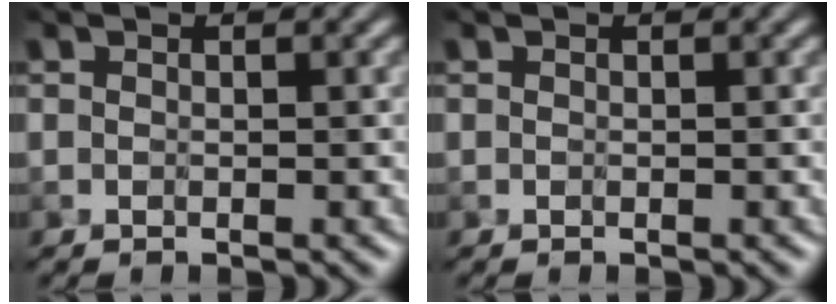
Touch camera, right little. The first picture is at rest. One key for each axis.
{"total": 0.0}